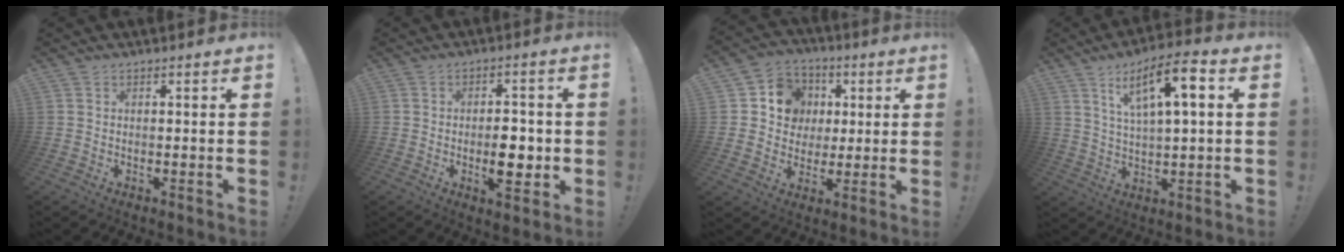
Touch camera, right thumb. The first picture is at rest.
{"total": 7.9, "force": [-1.8, 3.7, 6.8], "torque": [-0.094, 0.004, -0.027]}
{"total": 11.1, "force": [2.0, 10.2, 3.9], "torque": [-0.048, 0.000, 0.046]}
{"total": 12.4, "force": [4.9, 3.1, 11.0], "torque": [-0.182, -0.009, 0.075]}